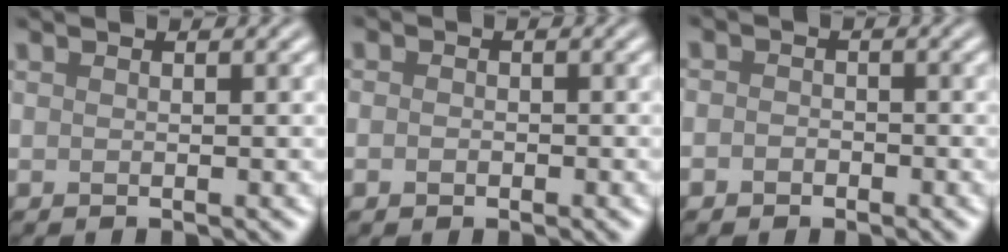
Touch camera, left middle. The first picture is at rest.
{"total": 1.1, "force": [-0.3, 1.0, 0.4], "torque": [-0.002, -0.004, -0.010]}
{"total": 1.6, "force": [-0.5, 1.4, 0.5], "torque": [0.010, 0.002, -0.019]}